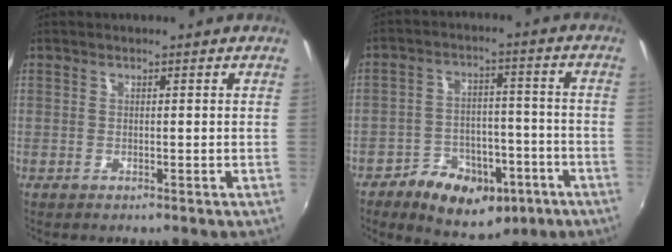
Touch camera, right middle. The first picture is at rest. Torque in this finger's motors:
{"motor_torque": [0.82, -0.97, 0.05, 0.03]}